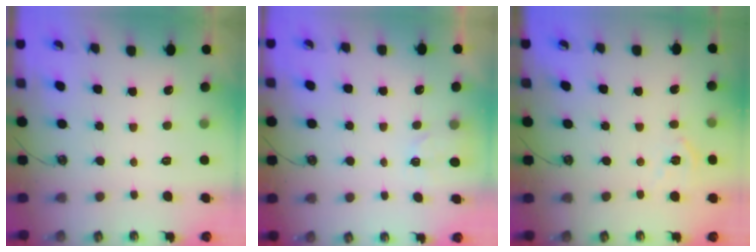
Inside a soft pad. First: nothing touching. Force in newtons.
{"total": 2.6, "press": 2.5, "slide": 0.4}
{"total": 5.8, "press": 5.8, "slide": 0.7}